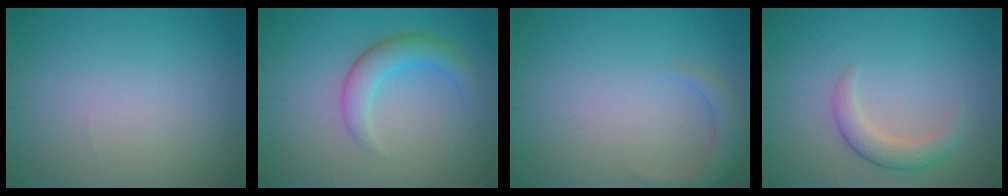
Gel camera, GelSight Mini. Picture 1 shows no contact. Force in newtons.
{"total": 3.3, "press": 3.3, "slide": 0.1}
{"total": 2.1, "press": 2.1, "slide": 0.3}
{"total": 2.7, "press": 2.7, "slide": 0.2}